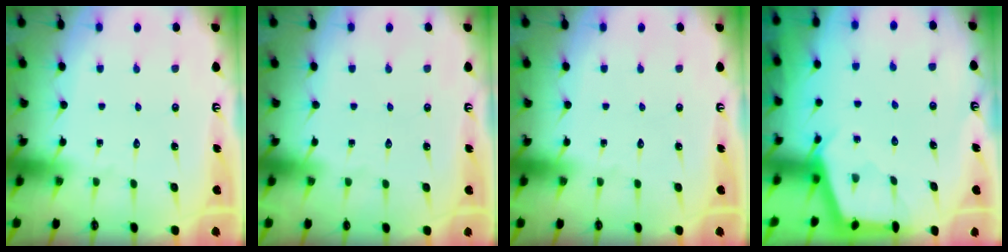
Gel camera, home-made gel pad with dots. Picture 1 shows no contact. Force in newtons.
{"total": 0.0}
{"total": 0.0}
{"total": 2.8, "press": 2.8, "slide": 0.3}